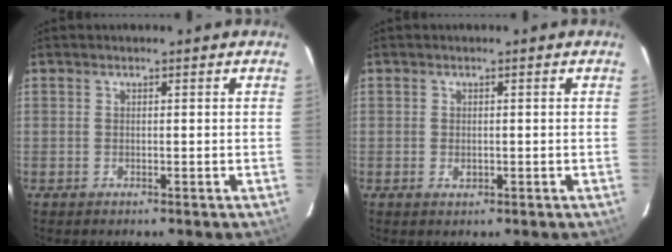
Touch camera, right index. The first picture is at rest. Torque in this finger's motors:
{"motor_torque": [-0.05, 0.02, -0.03, 0.02]}